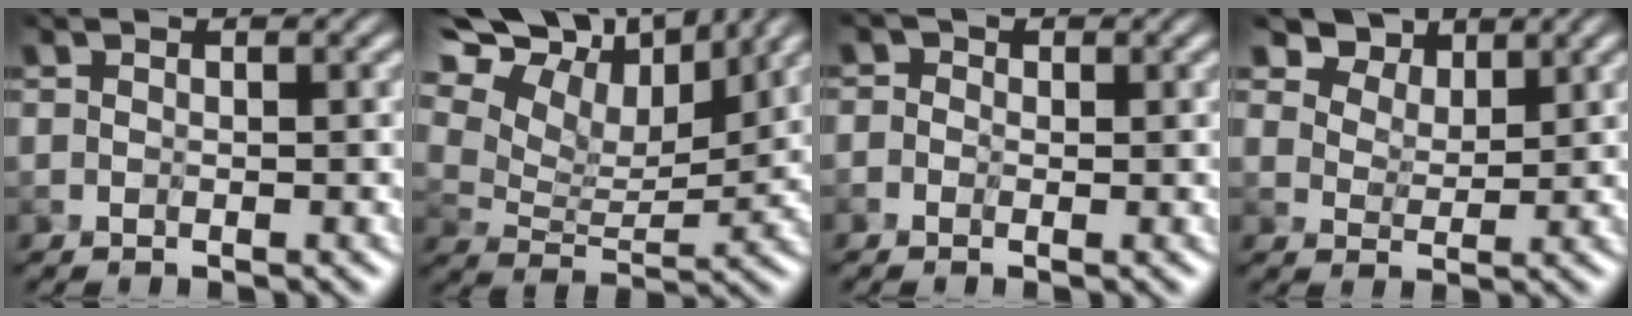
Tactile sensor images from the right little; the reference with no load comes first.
{"total": 13.9, "force": [9.5, 6.6, 7.6], "torque": [-0.158, 0.042, 0.142]}
{"total": 0.6, "force": [-0.2, 0.6, 0.1], "torque": [0.000, -0.004, -0.007]}
{"total": 4.6, "force": [3.8, 2.3, 1.4], "torque": [-0.038, -0.018, 0.089]}